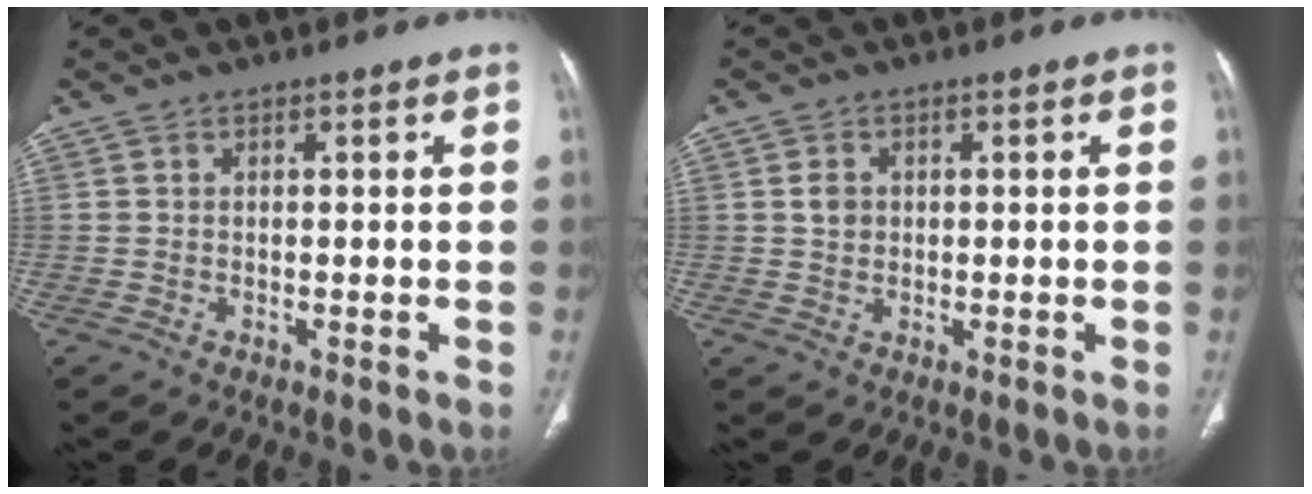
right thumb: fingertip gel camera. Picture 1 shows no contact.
{"total": 2.4, "force": [0.3, 2.1, 1.2], "torque": [-0.013, 0.003, 0.005]}